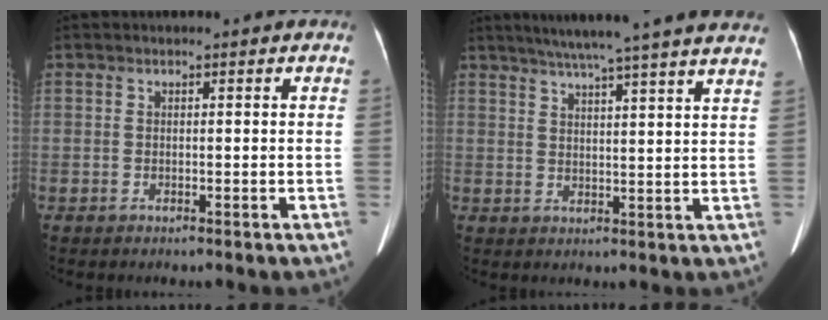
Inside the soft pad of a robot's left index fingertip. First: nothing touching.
{"total": 20.5, "force": [17.7, -0.7, 10.4], "torque": [-0.164, -0.001, 0.223]}